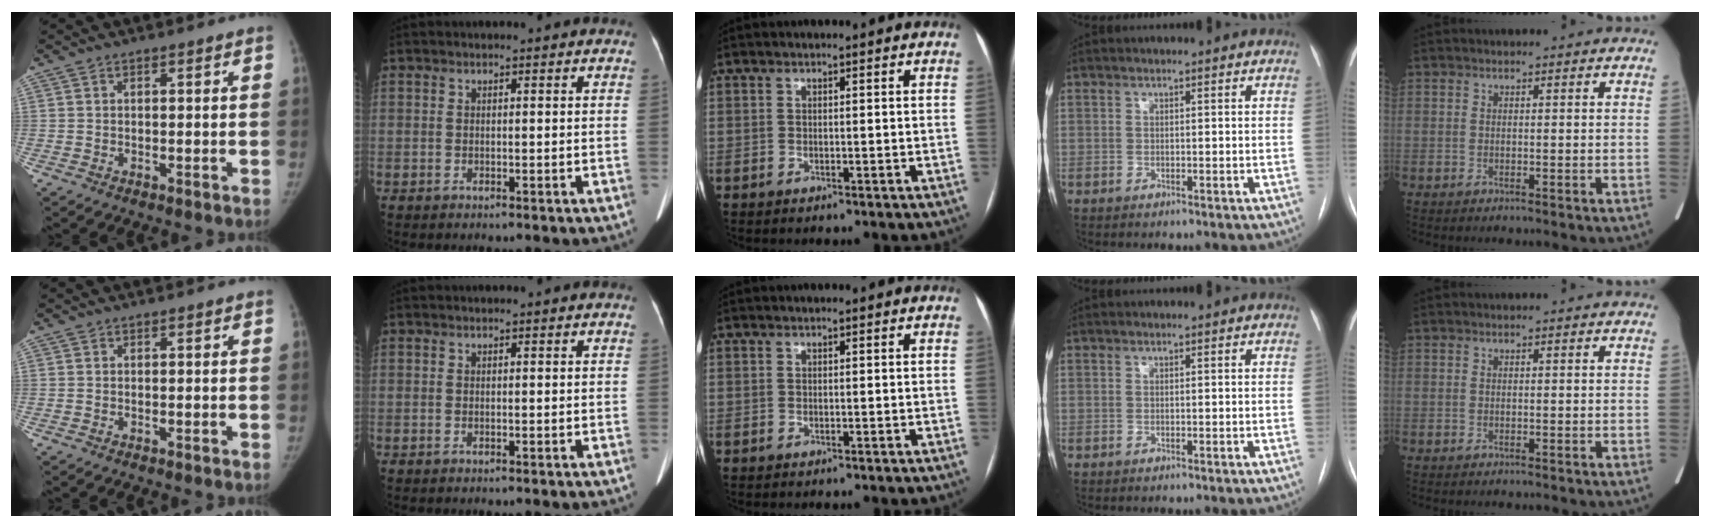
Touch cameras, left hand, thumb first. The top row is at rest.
{}